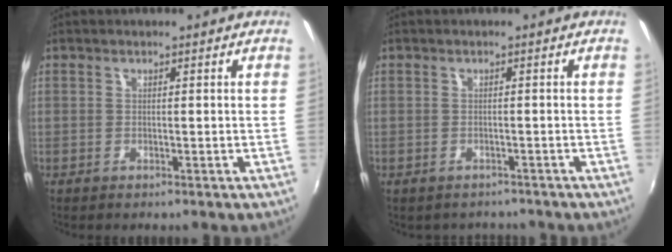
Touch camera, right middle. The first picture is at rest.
{"total": 2.6, "force": [-2.2, 1.3, 0.3], "torque": [-0.012, -0.010, -0.028]}